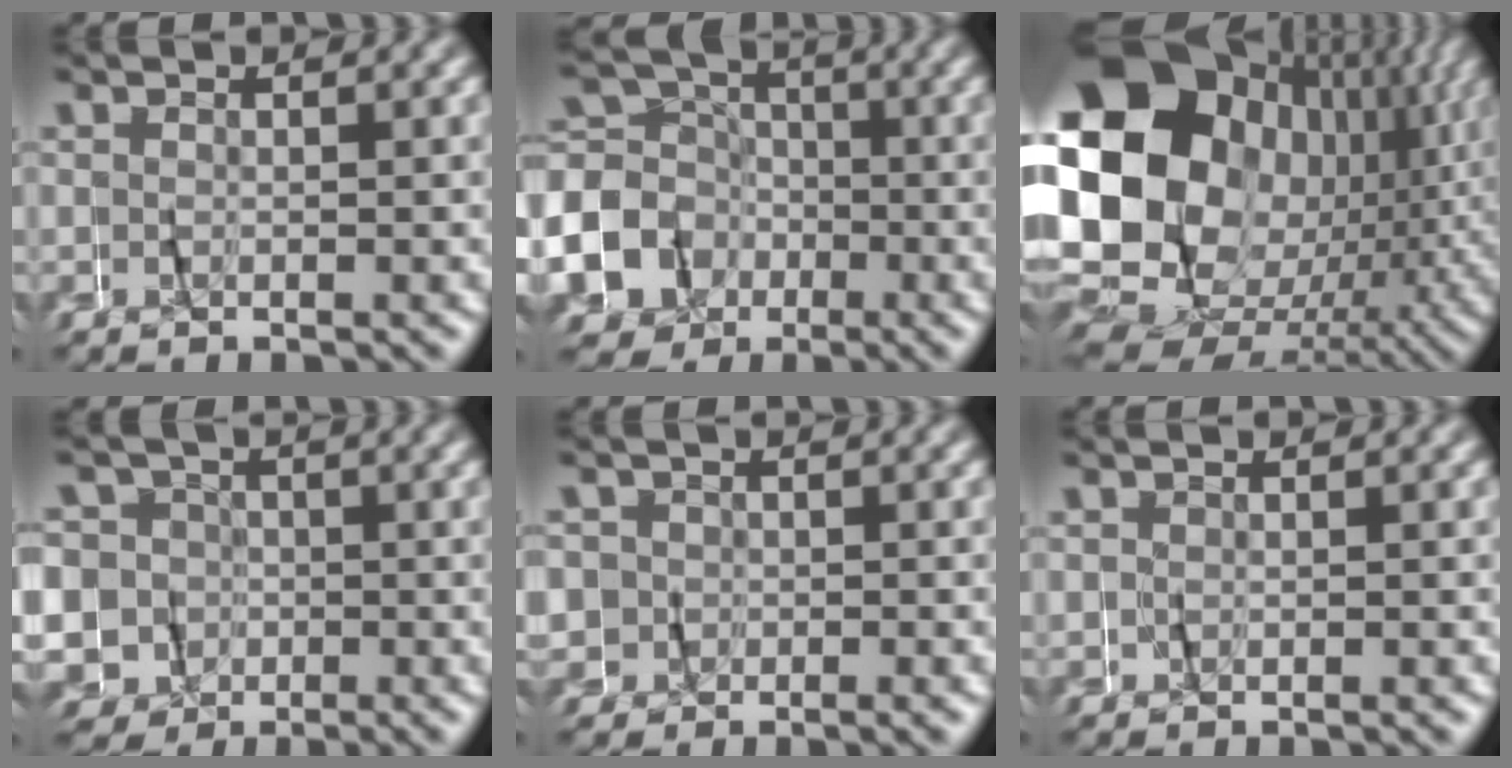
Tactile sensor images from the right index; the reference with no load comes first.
{"total": 12.4, "force": [-3.5, 11.3, 3.5], "torque": [-0.095, -0.047, -0.064]}
{"total": 24.0, "force": [0.3, 17.3, 16.6], "torque": [-0.287, -0.032, 0.009]}
{"total": 11.5, "force": [-2.0, 11.0, 2.6], "torque": [-0.091, -0.047, -0.034]}
{"total": 5.4, "force": [0.7, 5.2, 1.6], "torque": [-0.038, 0.010, -0.005]}
{"total": 0.6, "force": [0.1, -0.3, -0.5], "torque": [0.007, 0.004, -0.001]}